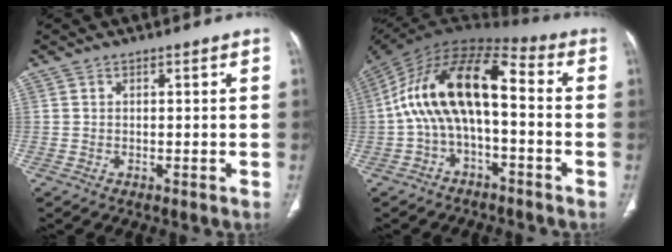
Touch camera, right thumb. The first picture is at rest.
{"total": 16.1, "force": [-1.1, 7.6, 14.2], "torque": [-0.256, 0.066, -0.030]}